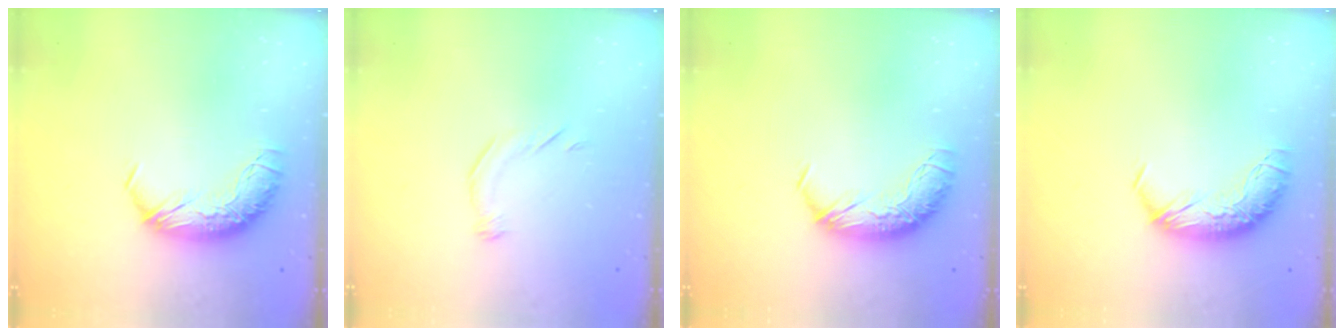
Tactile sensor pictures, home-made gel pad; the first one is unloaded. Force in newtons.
{"total": 4.3, "press": 4.2, "slide": 0.7}
{"total": 0.0}
{"total": 0.0}